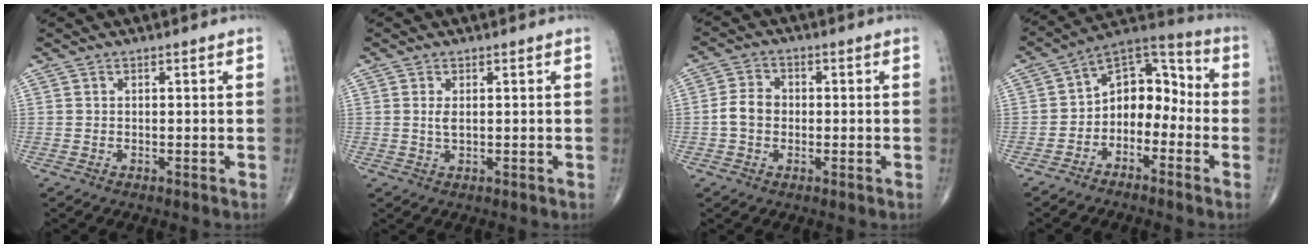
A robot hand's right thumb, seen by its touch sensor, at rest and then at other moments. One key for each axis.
{"total": 1.8, "fx": 0.3, "fy": 0.8, "fz": 1.6, "tx": -0.034, "ty": -0.001, "tz": 0.008}
{"total": 4.7, "fx": -0.6, "fy": 3.7, "fz": 2.8, "tx": -0.050, "ty": 0.015, "tz": -0.018}
{"total": 11.1, "fx": -2.9, "fy": 7.8, "fz": 7.3, "tx": -0.075, "ty": 0.066, "tz": -0.068}